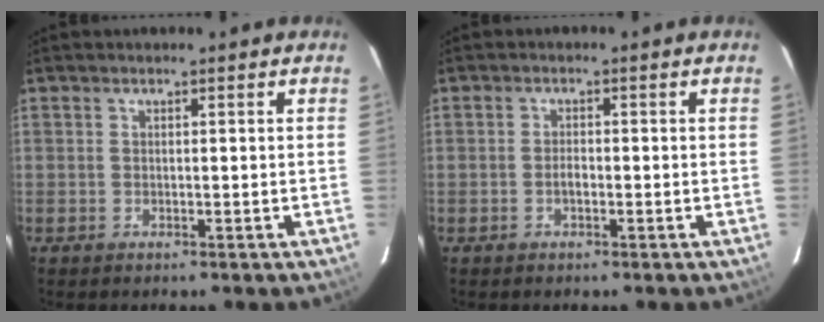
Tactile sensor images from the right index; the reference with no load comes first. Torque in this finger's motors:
{"motor_torque": [0.35, -0.10, 0.20, 0.03]}